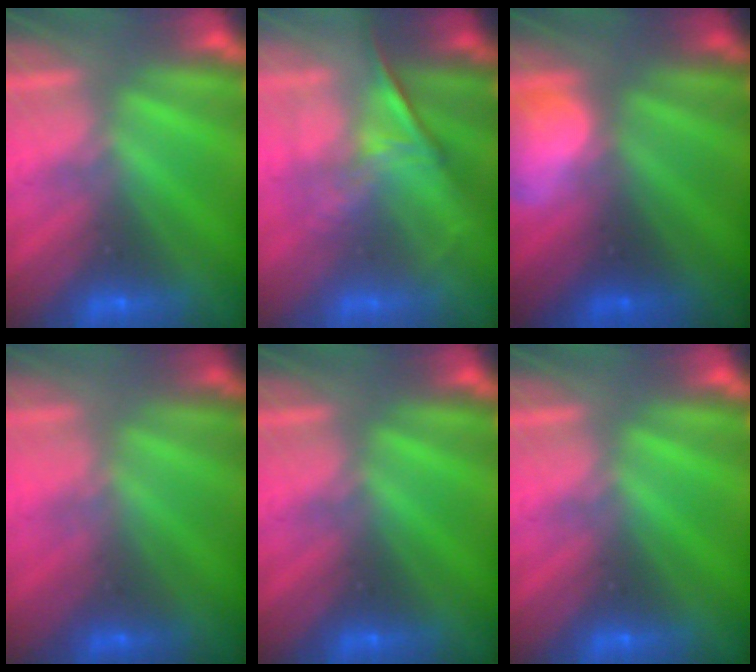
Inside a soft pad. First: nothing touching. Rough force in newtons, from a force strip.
{"total": 1.1}
{"total": 2.8}
{"total": 1.5}
{"total": 0.0}
{"total": 0.0}